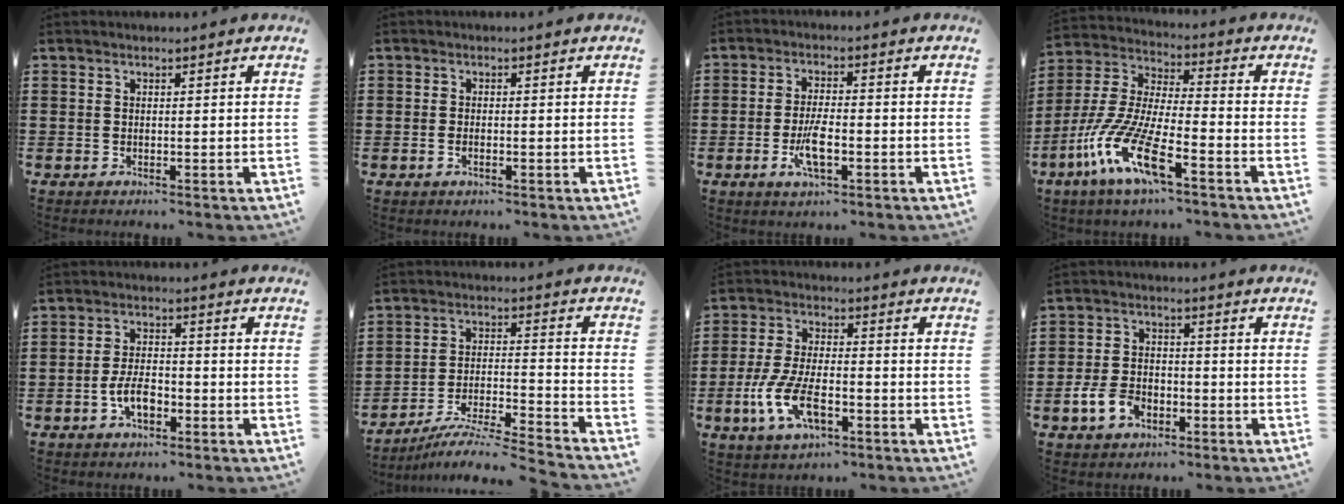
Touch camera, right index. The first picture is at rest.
{"total": 0.8, "force": [-0.4, 0.1, 0.6], "torque": [-0.015, -0.006, -0.006]}
{"total": 5.6, "force": [-2.0, 1.7, 5.0], "torque": [-0.103, -0.005, -0.039]}
{"total": 12.1, "force": [-7.4, 2.3, 9.4], "torque": [-0.233, -0.017, -0.155]}
{"total": 5.1, "force": [-2.0, 2.5, 4.0], "torque": [-0.089, 0.000, -0.040]}
{"total": 6.9, "force": [-6.3, -0.3, 2.6], "torque": [-0.048, -0.009, -0.127]}
{"total": 8.9, "force": [-3.5, 3.8, 7.2], "torque": [-0.172, -0.012, -0.069]}
{"total": 5.5, "force": [-2.8, 3.4, 3.2], "torque": [-0.083, 0.003, -0.057]}